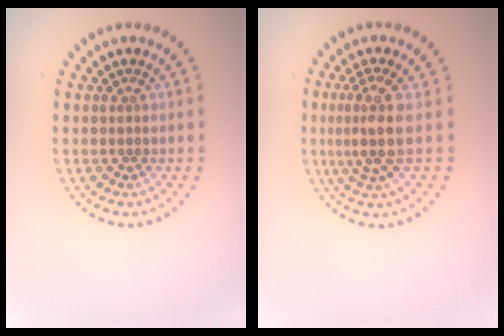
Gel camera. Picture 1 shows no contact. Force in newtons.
{"total": 3.2, "press": 2.6, "slide": 1.9}